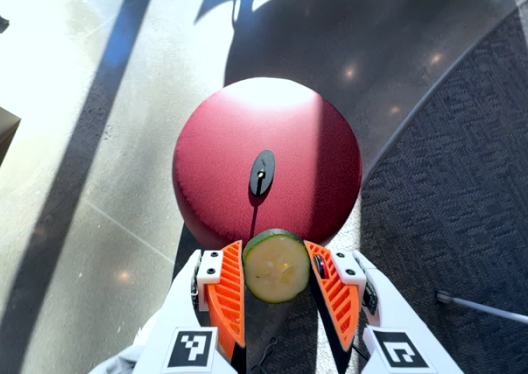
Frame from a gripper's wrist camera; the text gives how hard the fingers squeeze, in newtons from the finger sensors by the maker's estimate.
{"total": 8.8, "left": 8.6, "right": 9.0}